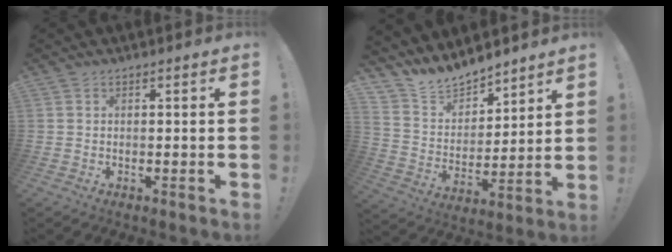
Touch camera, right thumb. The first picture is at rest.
{"total": 10.7, "force": [10.1, 3.4, 0.1], "torque": [-0.039, -0.094, 0.193]}